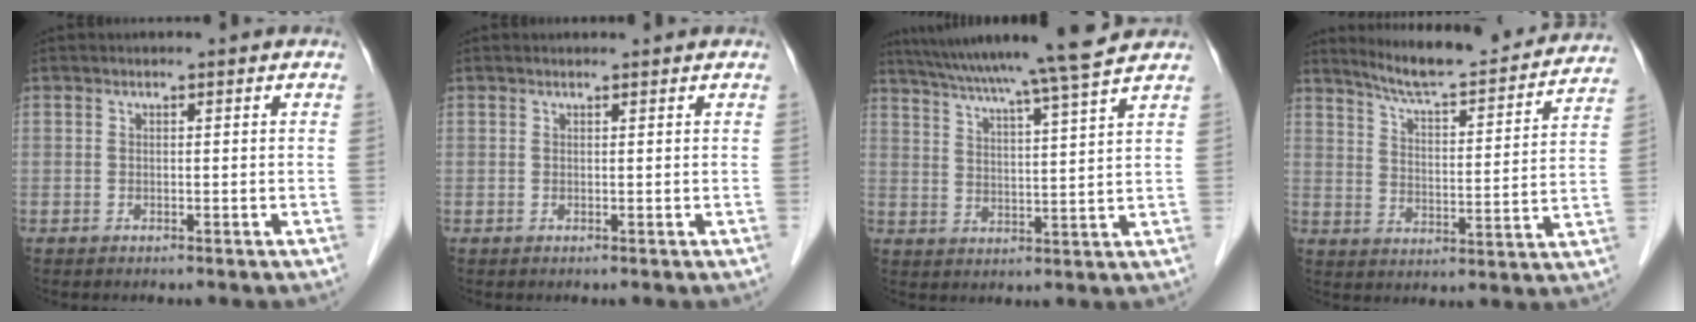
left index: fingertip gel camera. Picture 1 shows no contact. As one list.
[{"total": 0.9, "force": [0.8, 0.0, 0.2], "torque": [-0.008, 0.006, 0.013]}, {"total": 16.7, "force": [14.4, -1.5, 8.2], "torque": [-0.144, -0.002, 0.208]}, {"total": 19.3, "force": [17.9, 1.7, 7.0], "torque": [-0.104, -0.028, 0.239]}]